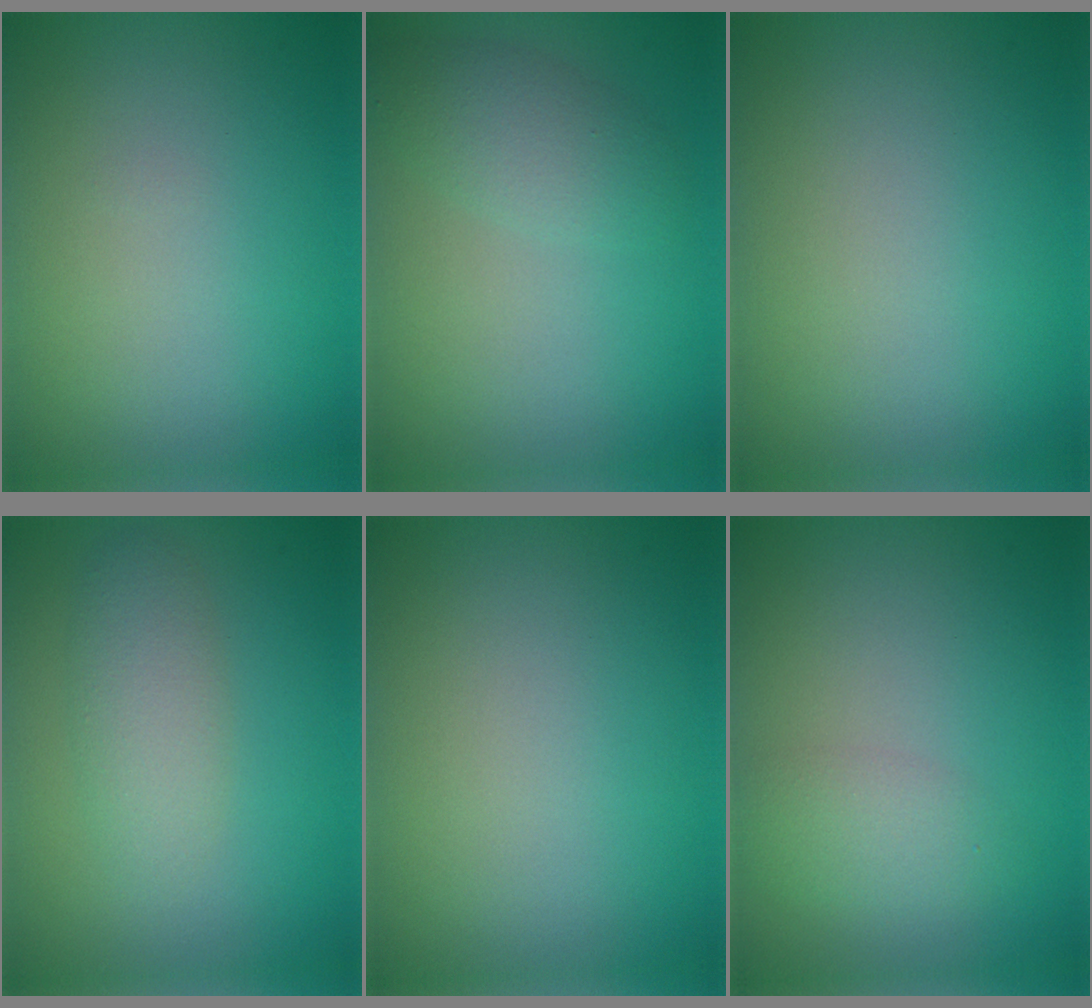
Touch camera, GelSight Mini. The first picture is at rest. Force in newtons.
{"total": 2.6, "press": 2.6, "slide": 0.2}
{"total": 0.0}
{"total": 2.9, "press": 2.9, "slide": 0.2}
{"total": 0.0}
{"total": 2.3, "press": 2.3, "slide": 0.1}